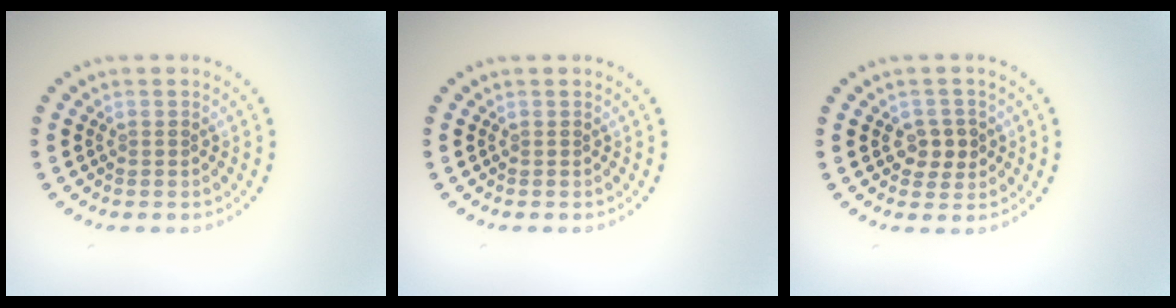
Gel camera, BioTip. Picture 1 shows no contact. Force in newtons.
{"total": 0.0}
{"total": 2.2, "press": 2.2, "slide": 0.5}